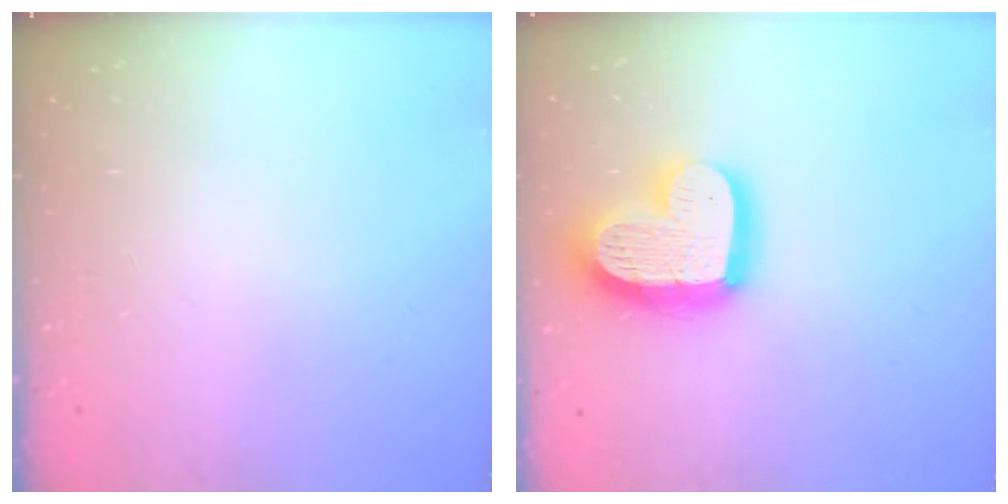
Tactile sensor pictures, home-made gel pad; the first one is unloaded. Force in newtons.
{"total": 19.1, "press": 19.0, "slide": 2.0}